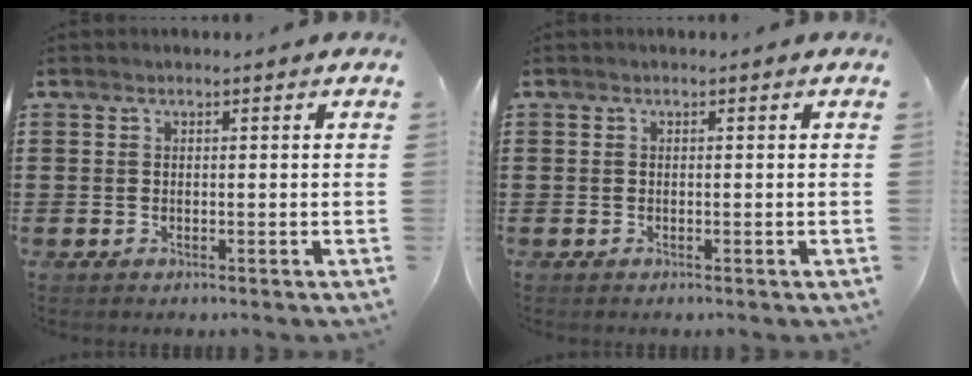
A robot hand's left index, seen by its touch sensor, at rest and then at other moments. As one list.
[{"total": 0.0}]